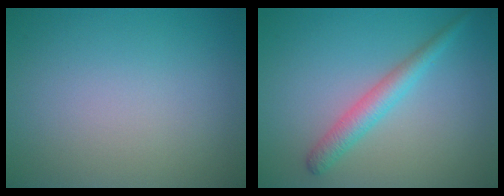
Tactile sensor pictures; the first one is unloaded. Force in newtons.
{"total": 2.7, "press": 2.7, "slide": 0.1}